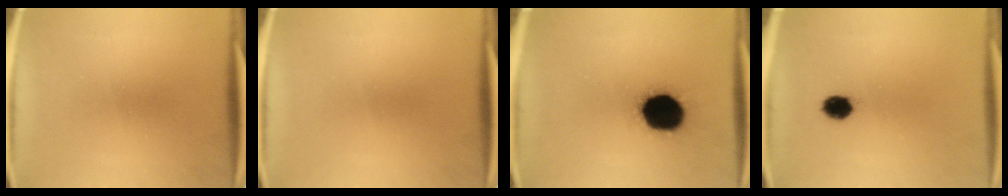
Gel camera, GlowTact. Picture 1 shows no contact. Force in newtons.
{"total": 0.0}
{"total": 17.1}
{"total": 4.0}